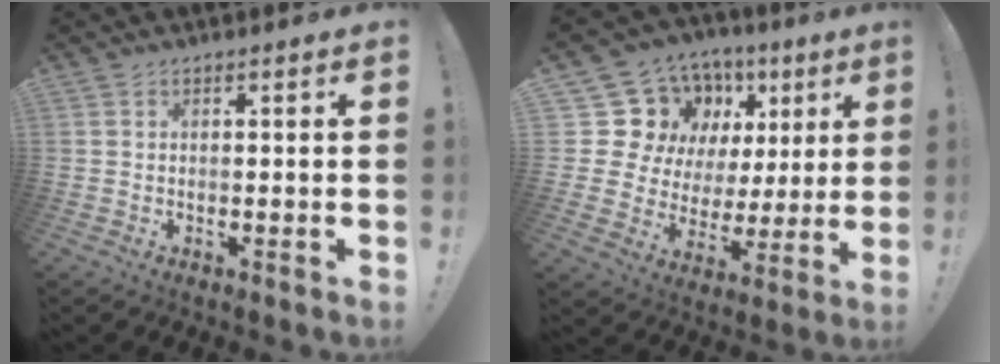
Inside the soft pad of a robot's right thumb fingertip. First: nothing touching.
{"total": 14.6, "force": [7.7, 11.3, 5.4], "torque": [-0.078, -0.061, 0.169]}